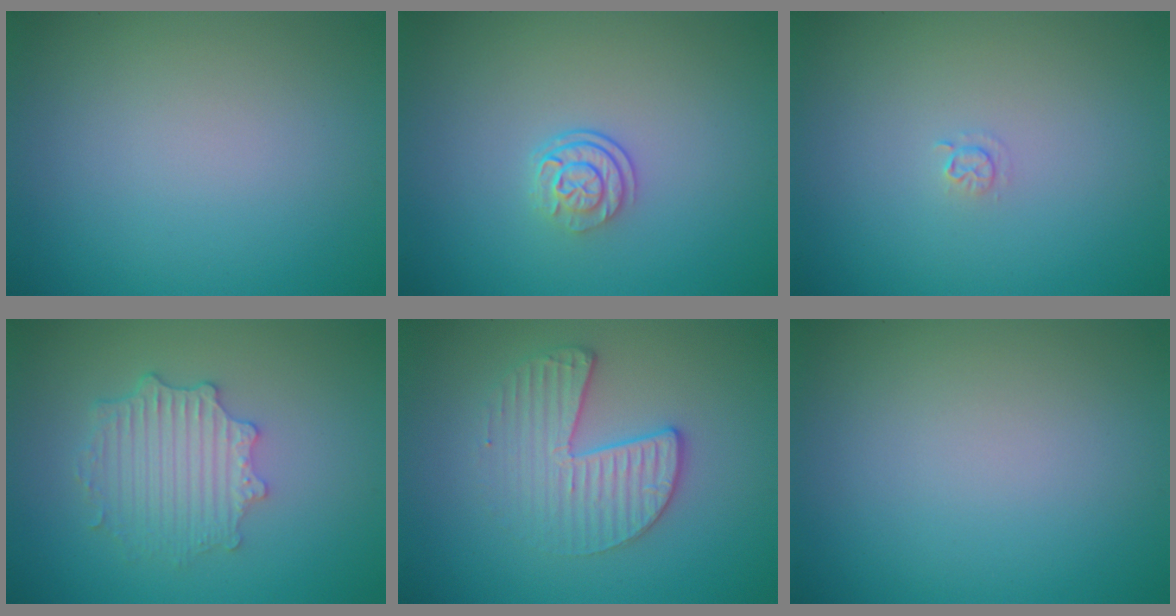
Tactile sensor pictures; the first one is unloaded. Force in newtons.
{"total": 2.5, "press": 1.8, "slide": 1.7}
{"total": 0.7, "press": 0.3, "slide": 0.6}
{"total": 4.1, "press": 3.4, "slide": 2.3}
{"total": 3.3, "press": 3.0, "slide": 1.3}
{"total": 0.0}